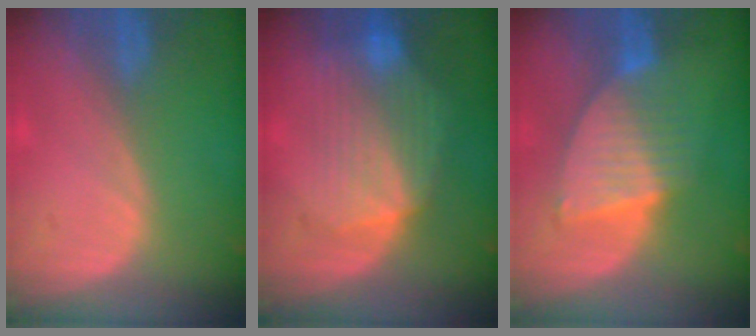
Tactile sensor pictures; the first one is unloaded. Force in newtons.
{"total": 8.9, "press": 8.0, "slide": 3.8}
{"total": 7.0, "press": 6.8, "slide": 1.6}